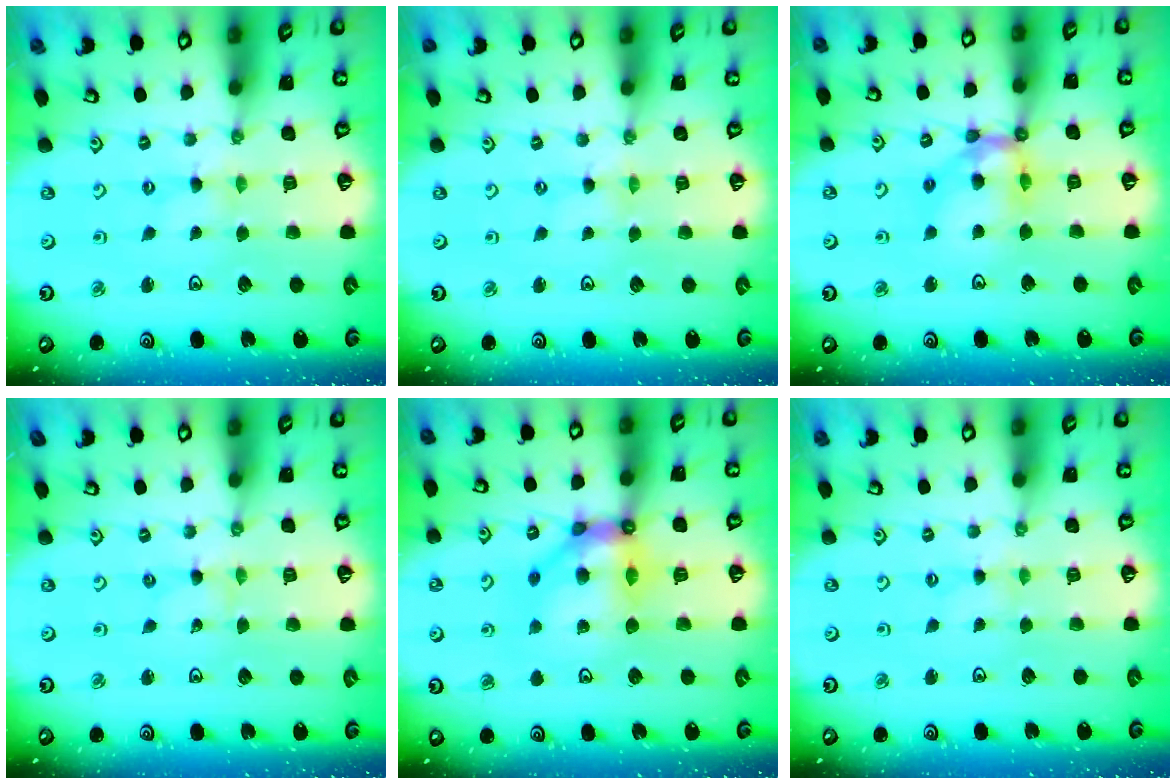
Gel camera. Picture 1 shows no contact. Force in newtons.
{"total": 0.0}
{"total": 12.5, "press": 12.4, "slide": 1.5}
{"total": 0.0}
{"total": 10.9, "press": 10.7, "slide": 1.9}
{"total": 1.3, "press": 1.3, "slide": 0.3}